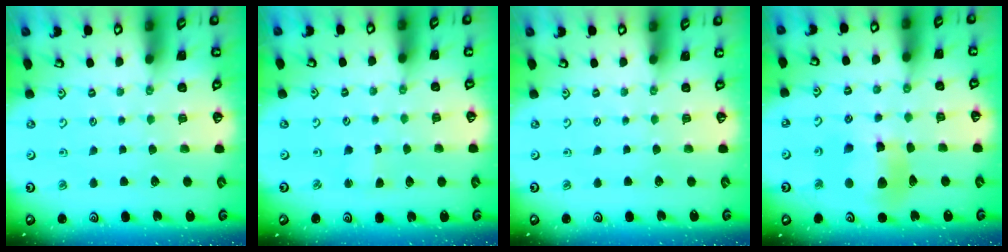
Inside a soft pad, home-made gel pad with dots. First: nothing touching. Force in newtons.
{"total": 1.8, "press": 1.7, "slide": 0.3}
{"total": 0.0}
{"total": 11.5, "press": 11.4, "slide": 1.3}